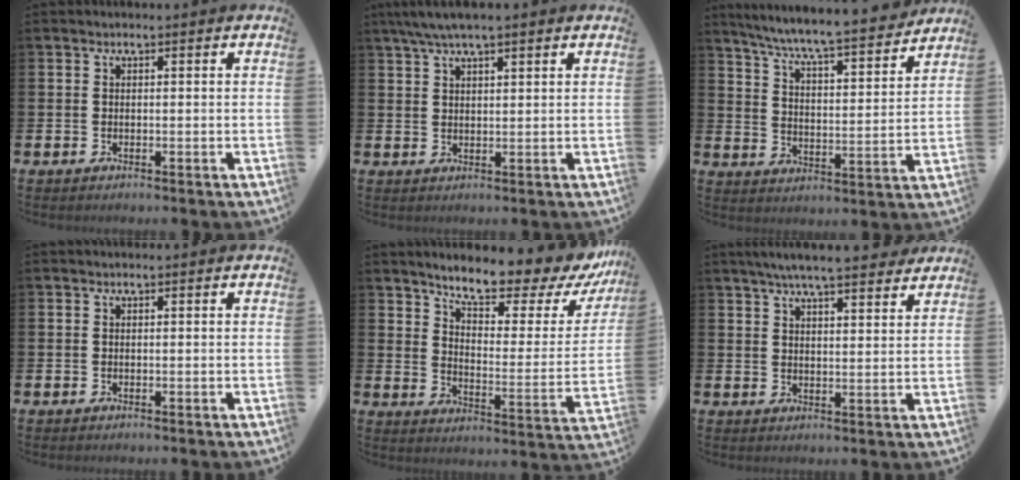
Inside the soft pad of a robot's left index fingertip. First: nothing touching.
{"total": 4.3, "force": [3.4, 0.8, 2.5], "torque": [-0.064, 0.005, 0.064]}
{"total": 7.6, "force": [7.1, 0.2, 2.7], "torque": [-0.086, -0.054, 0.120]}
{"total": 0.0}
{"total": 9.3, "force": [8.1, 2.0, 3.9], "torque": [-0.094, -0.060, 0.133]}
{"total": 6.3, "force": [5.8, 0.4, 2.2], "torque": [-0.050, -0.023, 0.103]}